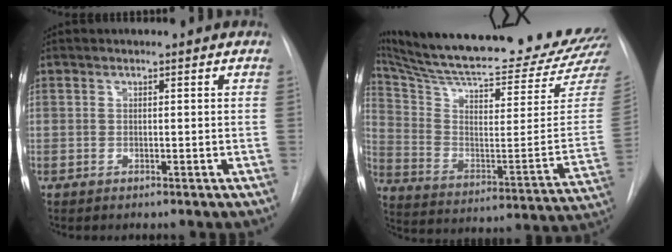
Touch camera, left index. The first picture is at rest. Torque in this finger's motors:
{"motor_torque": [0.29, -1.85, 0.05, 0.08]}